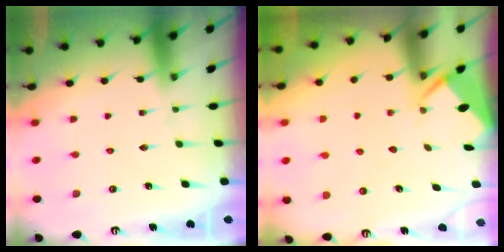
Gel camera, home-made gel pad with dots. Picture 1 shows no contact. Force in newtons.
{"total": 2.8, "press": 2.7, "slide": 0.4}